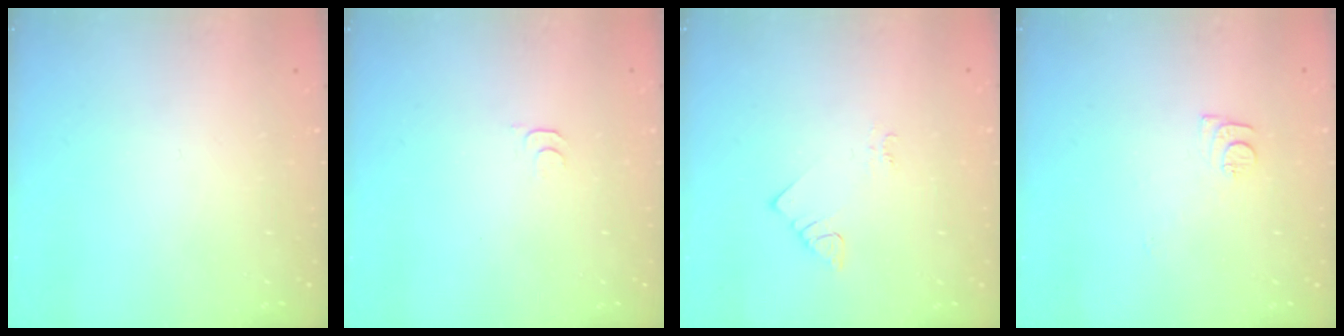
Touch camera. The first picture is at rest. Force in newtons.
{"total": 4.9, "press": 4.9, "slide": 0.5}
{"total": 2.1, "press": 2.1, "slide": 0.4}
{"total": 7.5, "press": 7.4, "slide": 0.8}